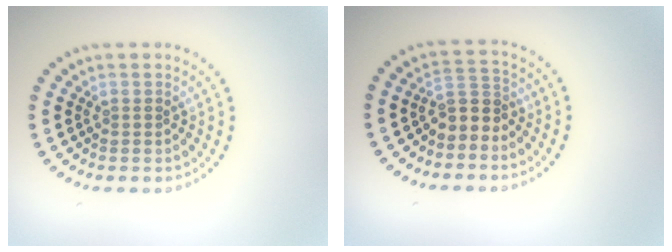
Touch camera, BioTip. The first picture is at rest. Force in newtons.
{"total": 2.4, "press": 2.0, "slide": 1.4}